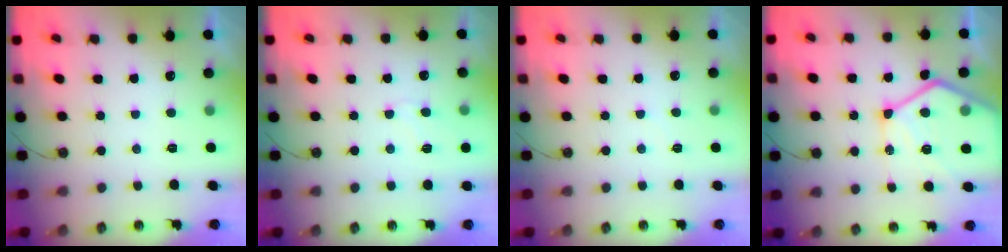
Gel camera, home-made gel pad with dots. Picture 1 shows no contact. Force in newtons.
{"total": 5.7, "press": 5.7, "slide": 0.6}
{"total": 3.4, "press": 3.3, "slide": 0.5}
{"total": 19.5, "press": 19.4, "slide": 1.8}